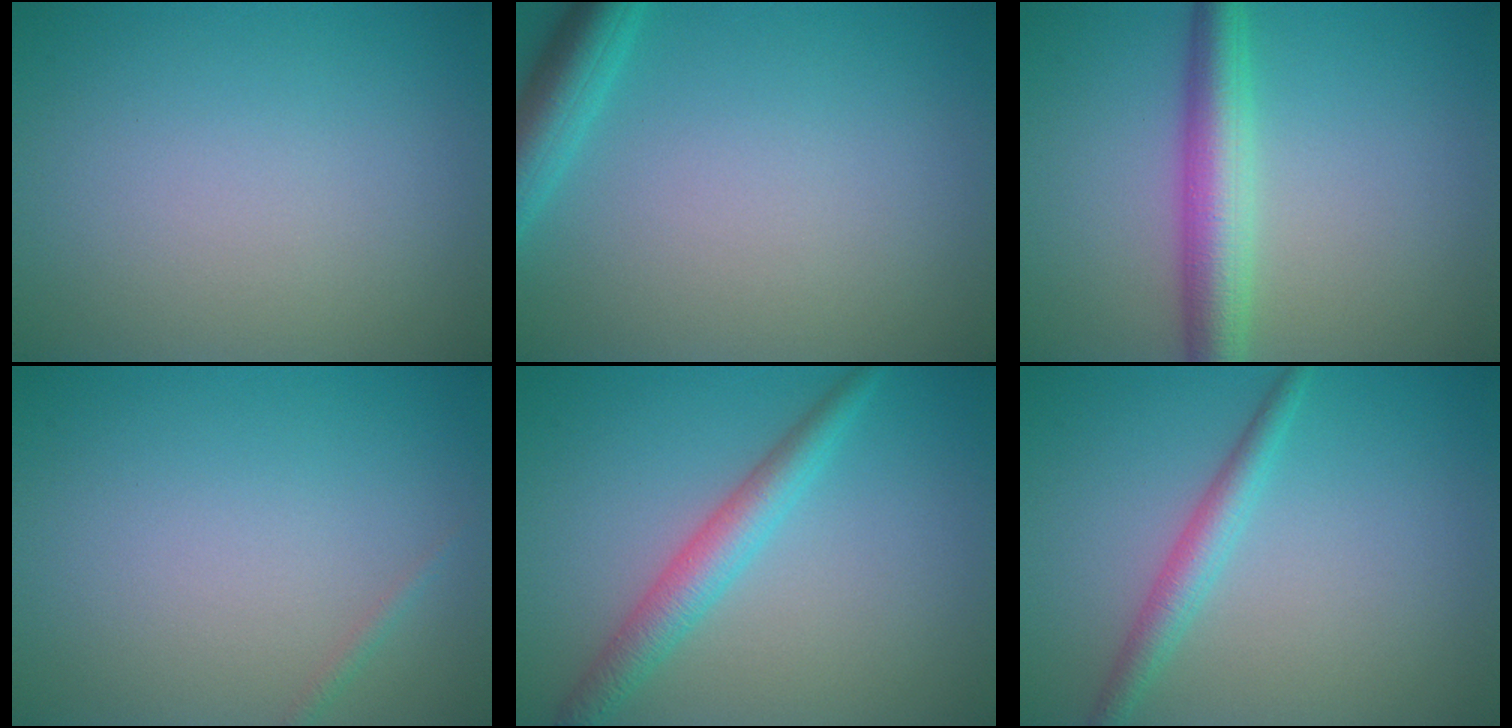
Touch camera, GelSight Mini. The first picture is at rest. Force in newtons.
{"total": 3.5, "press": 3.5, "slide": 0.2}
{"total": 4.9, "press": 4.9, "slide": 0.1}
{"total": 0.6, "press": 0.6, "slide": 0.0}
{"total": 3.4, "press": 3.4, "slide": 0.1}
{"total": 2.4, "press": 2.4, "slide": 0.1}